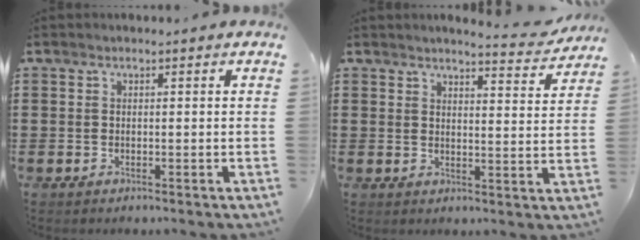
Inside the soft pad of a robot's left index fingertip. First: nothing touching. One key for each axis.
{"total": 3.9, "fx": 3.9, "fy": 0.0, "fz": 0.8, "tx": -0.024, "ty": -0.023, "tz": 0.066}